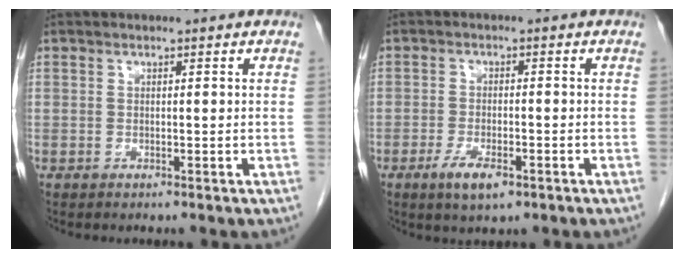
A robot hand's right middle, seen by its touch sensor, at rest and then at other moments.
{"total": 4.6, "force": [-2.5, 1.4, 3.6], "torque": [-0.074, -0.007, -0.038]}